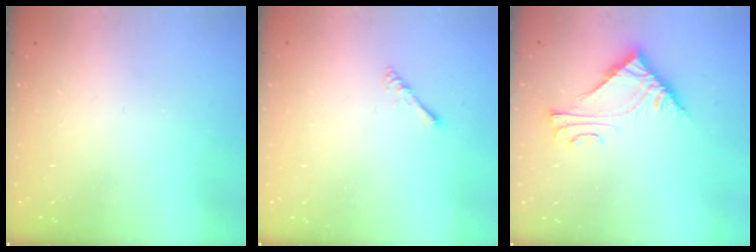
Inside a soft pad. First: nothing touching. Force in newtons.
{"total": 1.7, "press": 1.6, "slide": 0.4}
{"total": 7.7, "press": 7.7, "slide": 0.3}